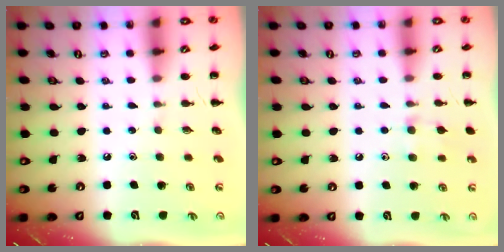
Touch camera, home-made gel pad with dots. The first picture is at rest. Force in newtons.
{"total": 6.8, "press": 6.3, "slide": 2.5}